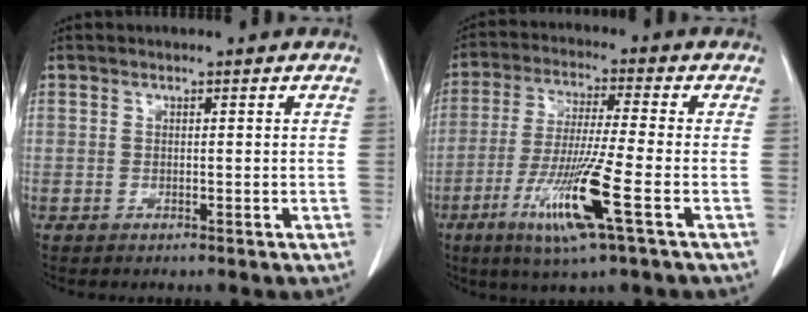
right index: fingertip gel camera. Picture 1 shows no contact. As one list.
[{"total": 11.9, "force": [-4.8, -0.5, 10.8], "torque": [-0.216, -0.026, -0.092]}]